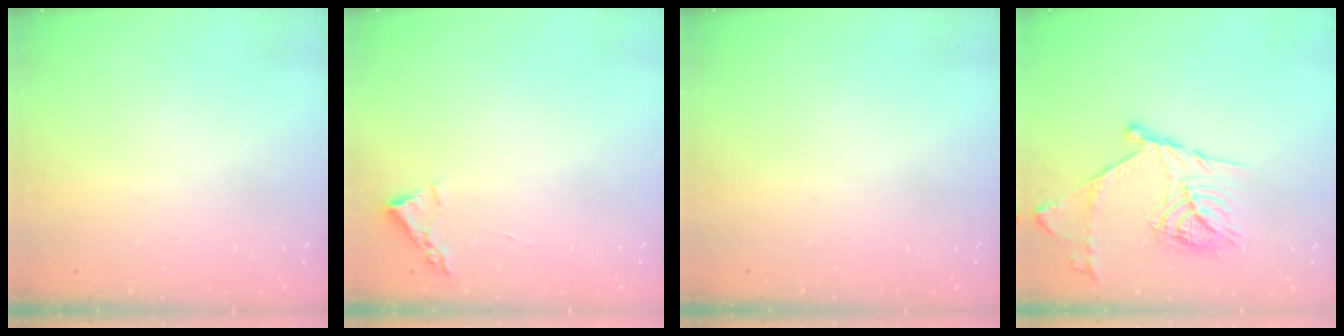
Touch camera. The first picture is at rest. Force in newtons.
{"total": 2.4, "press": 2.3, "slide": 0.3}
{"total": 0.0}
{"total": 18.4, "press": 18.4, "slide": 1.3}